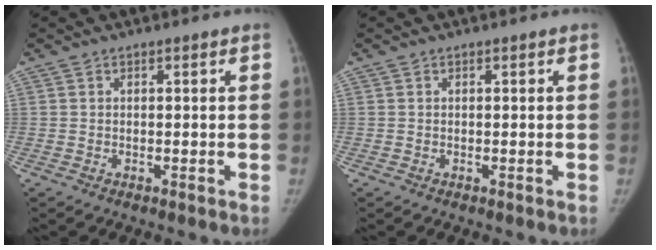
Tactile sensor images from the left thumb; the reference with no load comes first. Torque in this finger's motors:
{"motor_torque": [-0.22, -0.03, 0.35, 0.14, -0.01]}